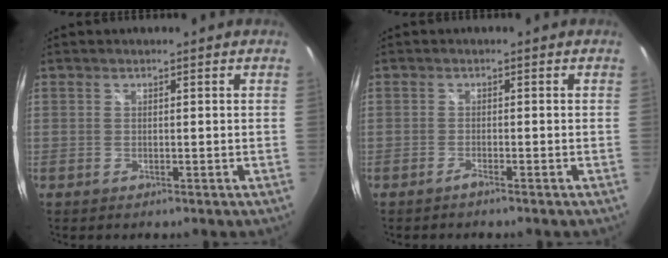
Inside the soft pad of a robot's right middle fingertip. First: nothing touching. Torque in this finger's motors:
{"motor_torque": [0.36, -0.45, -0.05, 0.00]}